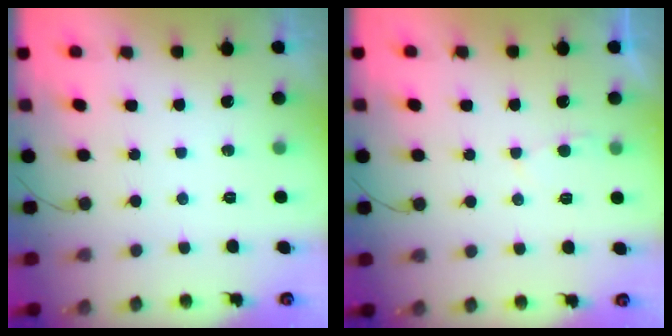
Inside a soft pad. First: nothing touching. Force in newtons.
{"total": 1.8, "press": 1.8, "slide": 0.3}